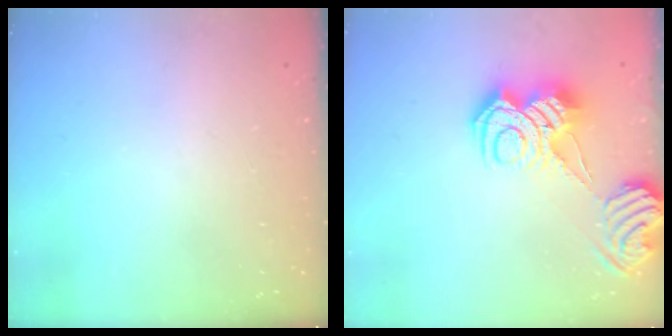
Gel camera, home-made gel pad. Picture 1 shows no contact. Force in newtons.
{"total": 11.8, "press": 11.7, "slide": 0.8}